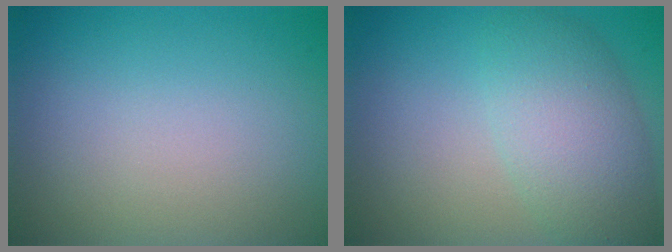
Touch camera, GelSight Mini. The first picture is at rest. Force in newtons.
{"total": 5.5, "press": 5.5, "slide": 0.1}